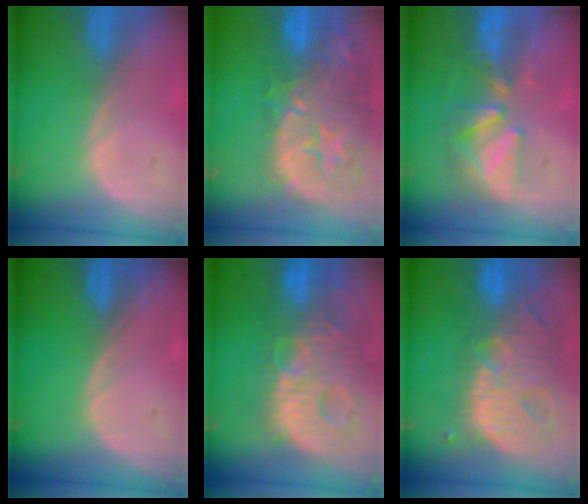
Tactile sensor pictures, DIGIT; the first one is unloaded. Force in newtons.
{"total": 15.2, "press": 12.0, "slide": 9.3}
{"total": 7.6, "press": 7.3, "slide": 1.8}
{"total": 0.0}
{"total": 14.2, "press": 12.3, "slide": 7.2}
{"total": 13.9, "press": 11.7, "slide": 7.5}